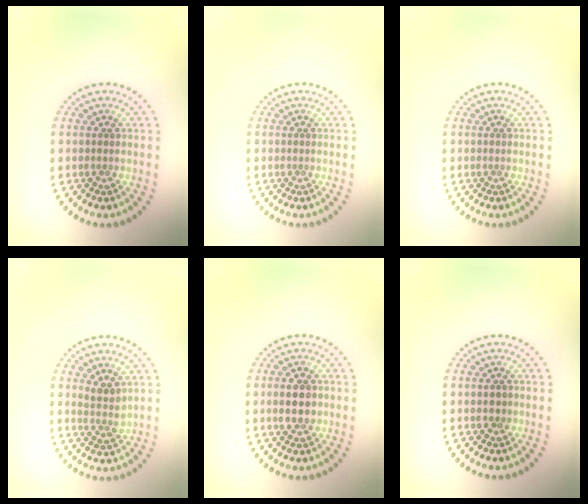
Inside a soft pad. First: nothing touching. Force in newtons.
{"total": 0.0}
{"total": 0.0}
{"total": 1.9, "press": 1.6, "slide": 1.1}
{"total": 2.8, "press": 2.8, "slide": 0.1}
{"total": 0.8, "press": 0.8, "slide": 0.2}